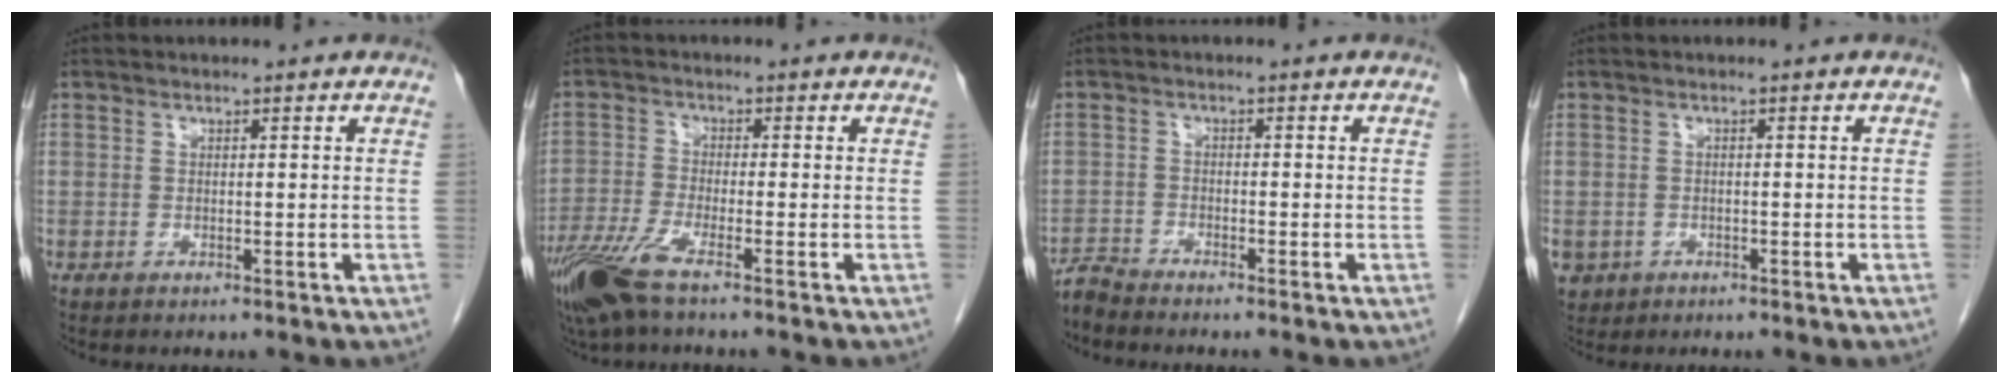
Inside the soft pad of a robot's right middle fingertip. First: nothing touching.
{"total": 7.2, "force": [-4.9, 0.7, 5.3], "torque": [-0.117, -0.017, -0.098]}
{"total": 2.5, "force": [-2.4, -0.5, -0.1], "torque": [0.007, -0.013, -0.049]}
{"total": 3.7, "force": [-1.7, 3.2, 0.8], "torque": [-0.012, 0.002, -0.023]}